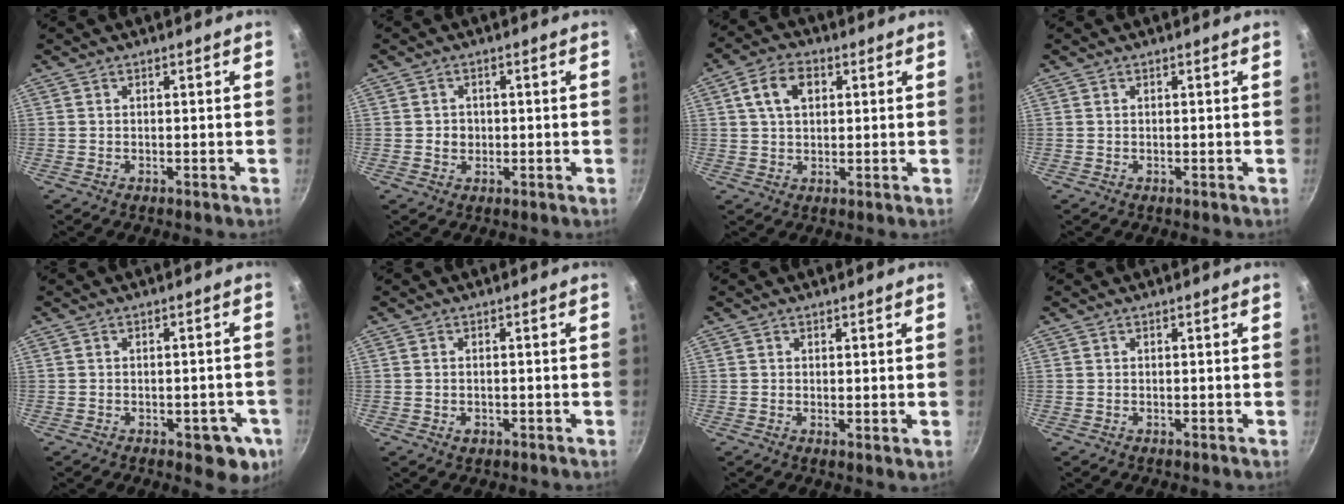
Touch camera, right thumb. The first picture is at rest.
{"total": 2.2, "force": [-0.1, 2.0, 0.9], "torque": [-0.006, 0.002, -0.003]}
{"total": 7.4, "force": [2.2, 4.9, 5.1], "torque": [-0.076, 0.010, 0.033]}
{"total": 0.0}
{"total": 7.4, "force": [-2.6, 3.8, 5.7], "torque": [-0.031, 0.013, -0.027]}
{"total": 1.6, "force": [-0.6, 1.1, 1.0], "torque": [-0.015, 0.001, -0.008]}
{"total": 1.3, "force": [0.5, 0.5, 1.0], "torque": [-0.014, -0.013, 0.003]}
{"total": 0.0}